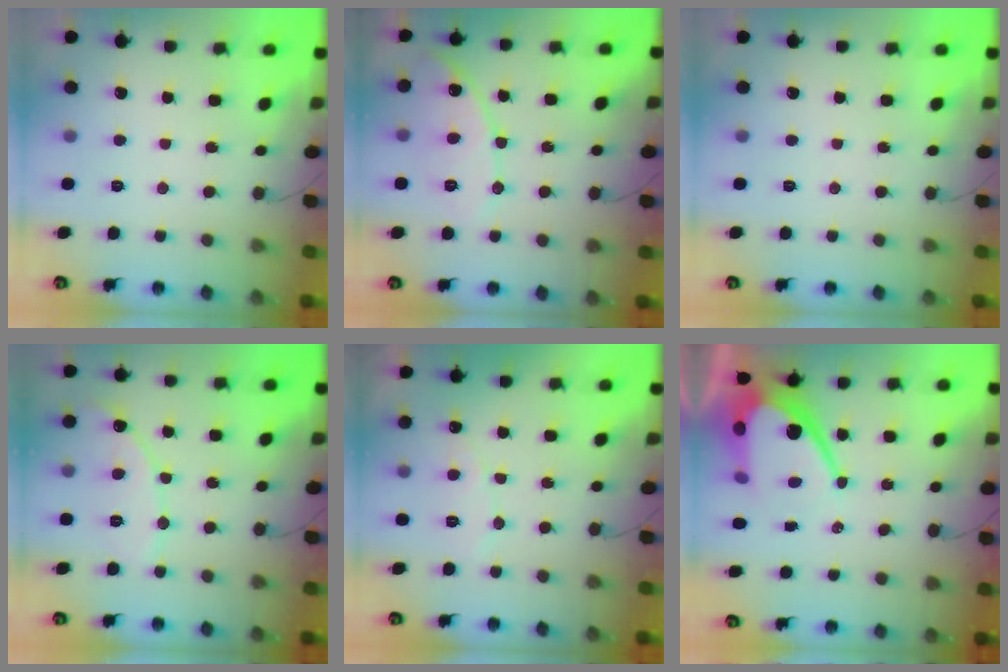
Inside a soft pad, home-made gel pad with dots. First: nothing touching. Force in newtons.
{"total": 11.3, "press": 11.3, "slide": 0.9}
{"total": 0.0}
{"total": 9.7, "press": 9.7, "slide": 0.7}
{"total": 5.8, "press": 5.8, "slide": 0.5}
{"total": 14.4, "press": 14.4, "slide": 0.9}